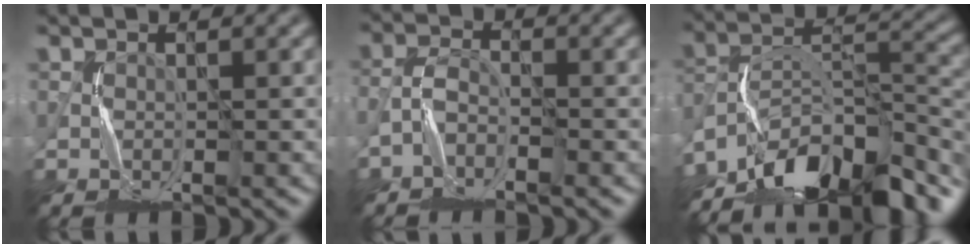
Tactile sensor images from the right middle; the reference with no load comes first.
{"total": 2.1, "force": [-1.9, 0.5, 0.6], "torque": [-0.008, 0.007, -0.044]}
{"total": 13.5, "force": [-10.9, 4.5, 6.7], "torque": [-0.112, 0.017, -0.191]}